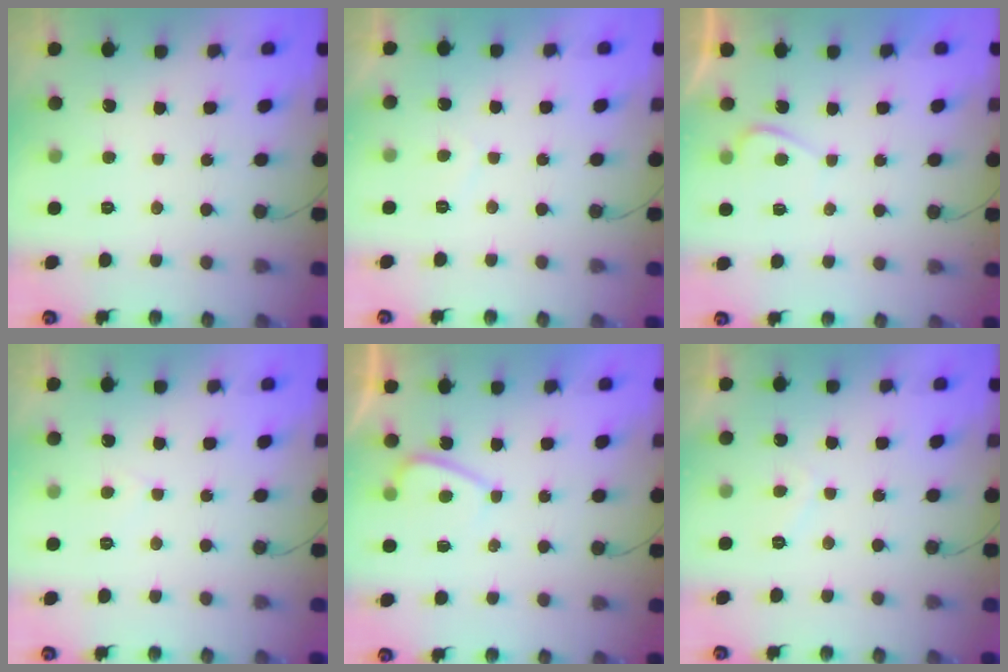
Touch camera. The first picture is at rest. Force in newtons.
{"total": 0.5, "press": 0.1, "slide": 0.5}
{"total": 0.7, "press": 0.6, "slide": 0.4}
{"total": 1.7, "press": 1.7, "slide": 0.2}
{"total": 1.9, "press": 1.8, "slide": 0.7}
{"total": 0.9, "press": 0.7, "slide": 0.6}